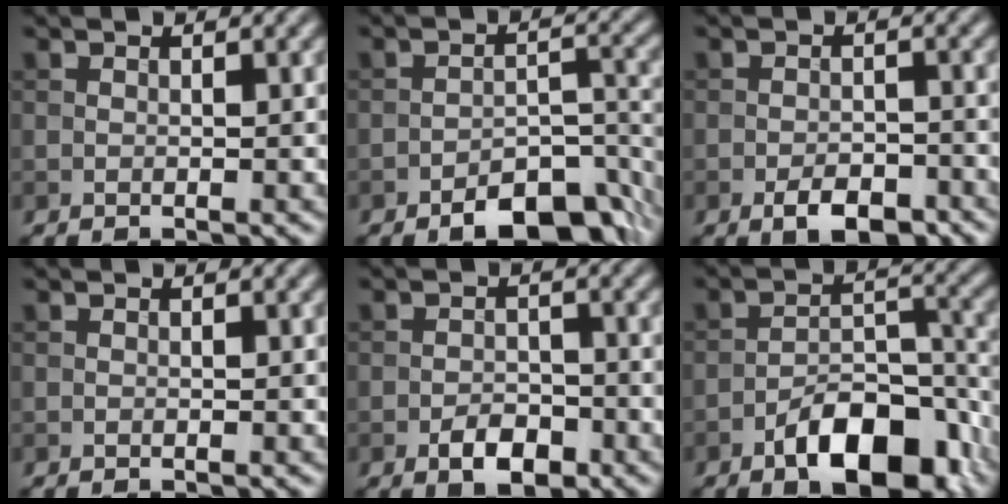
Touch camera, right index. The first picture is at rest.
{"total": 7.5, "force": [-5.2, 3.3, 4.3], "torque": [-0.055, 0.000, -0.085]}
{"total": 3.7, "force": [-2.3, 1.7, 2.4], "torque": [-0.036, -0.001, -0.038]}
{"total": 0.0}
{"total": 3.2, "force": [-1.7, 1.8, 2.0], "torque": [-0.029, 0.002, -0.031]}
{"total": 8.4, "force": [-4.9, 3.6, 5.8], "torque": [-0.086, 0.010, -0.083]}